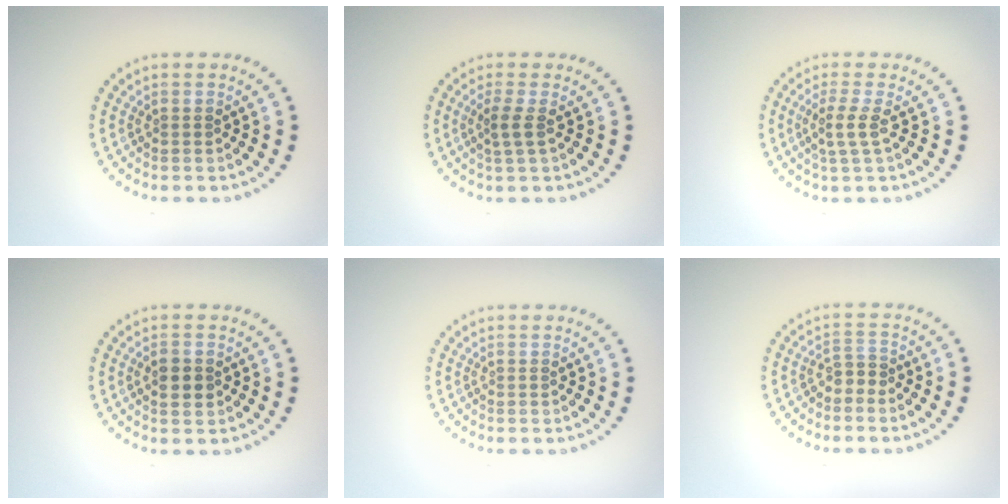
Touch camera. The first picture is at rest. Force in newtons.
{"total": 1.6, "press": 1.3, "slide": 1.0}
{"total": 2.0, "press": 1.5, "slide": 1.3}
{"total": 2.2, "press": 2.2, "slide": 0.1}
{"total": 0.0}
{"total": 1.6, "press": 1.2, "slide": 1.0}